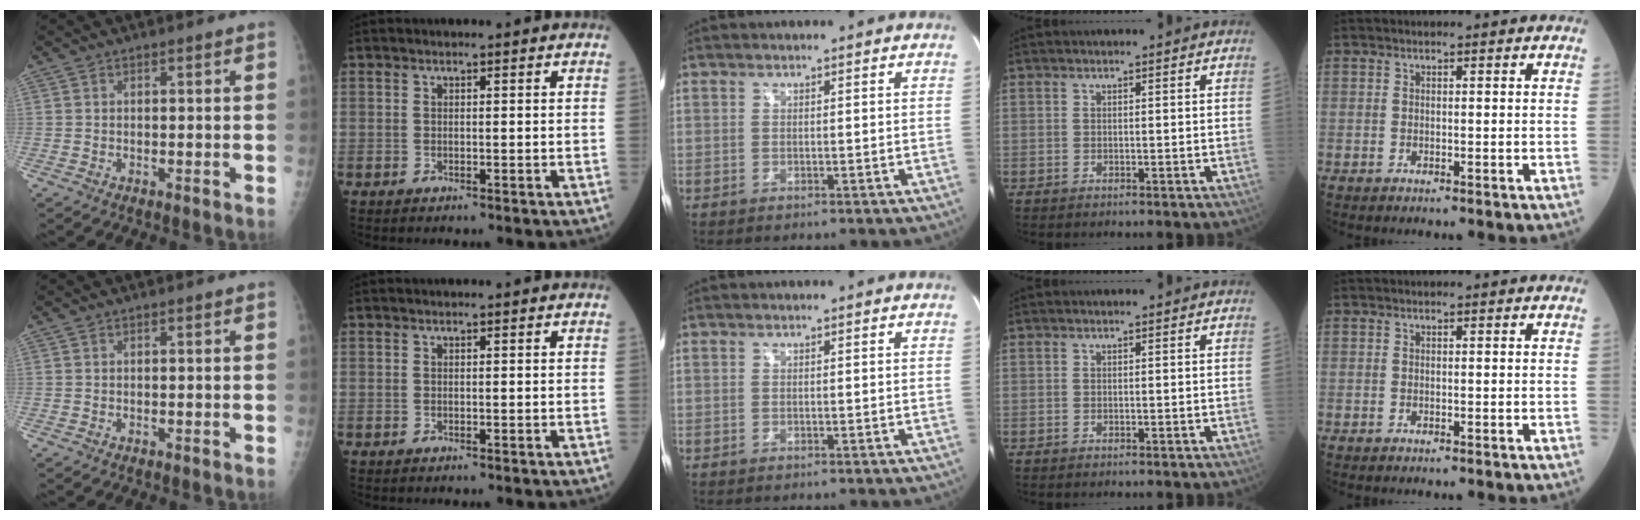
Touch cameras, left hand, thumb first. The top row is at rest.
{}